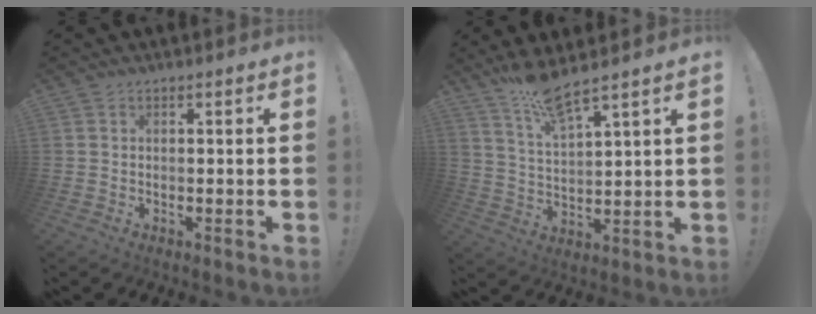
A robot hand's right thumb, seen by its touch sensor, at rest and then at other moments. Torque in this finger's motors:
{"motor_torque": [-0.23, 1.72, 0.62, 0.81, 0.03]}